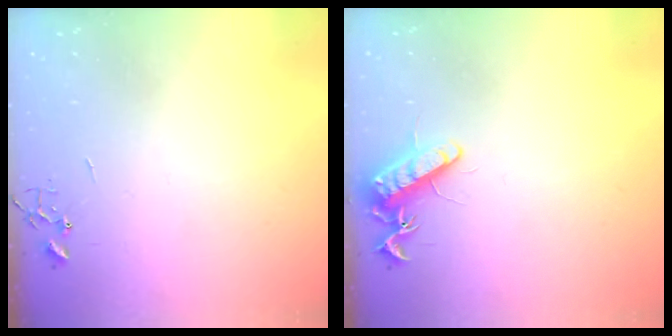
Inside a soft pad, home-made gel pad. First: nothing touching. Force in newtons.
{"total": 11.9, "press": 11.8, "slide": 1.3}